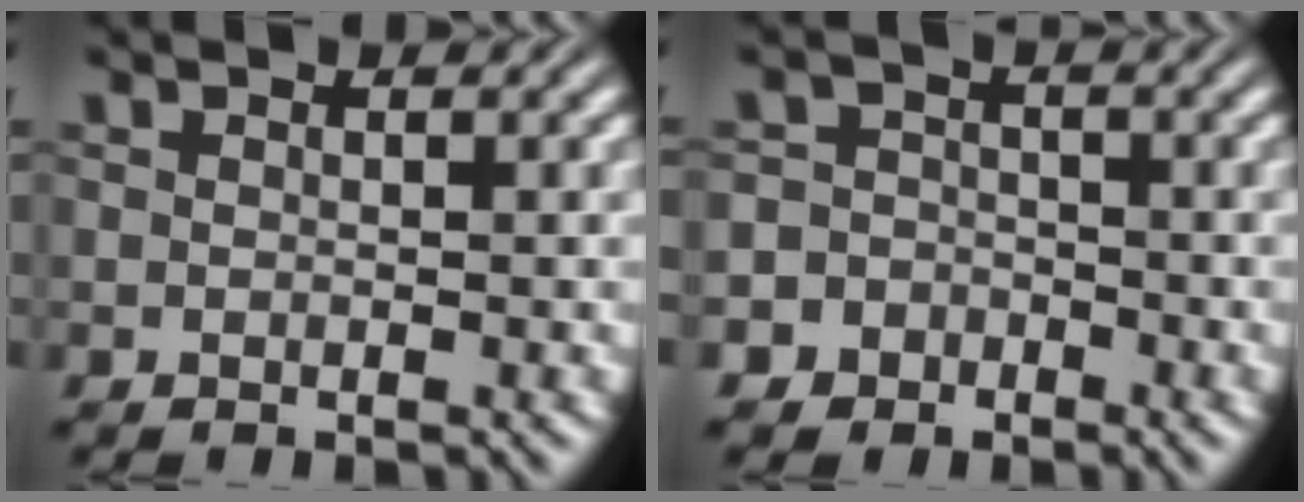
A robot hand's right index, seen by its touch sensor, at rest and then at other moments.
{"total": 5.2, "force": [-2.7, 4.4, 0.4], "torque": [-0.010, -0.015, -0.053]}